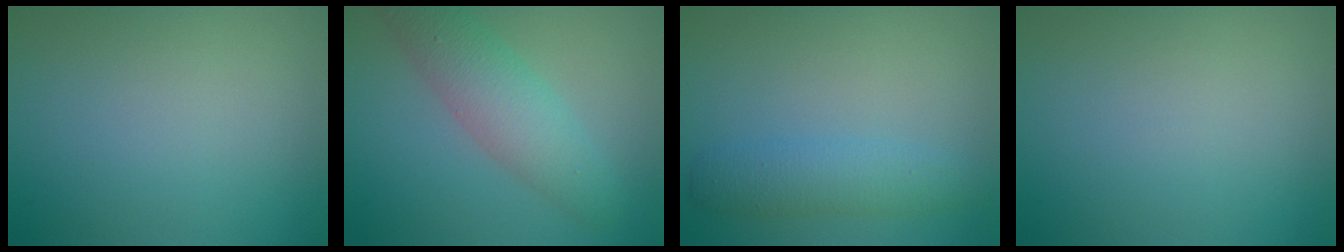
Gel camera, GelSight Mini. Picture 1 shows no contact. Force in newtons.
{"total": 5.1, "press": 5.1, "slide": 0.1}
{"total": 3.5, "press": 3.5, "slide": 0.1}
{"total": 0.0}